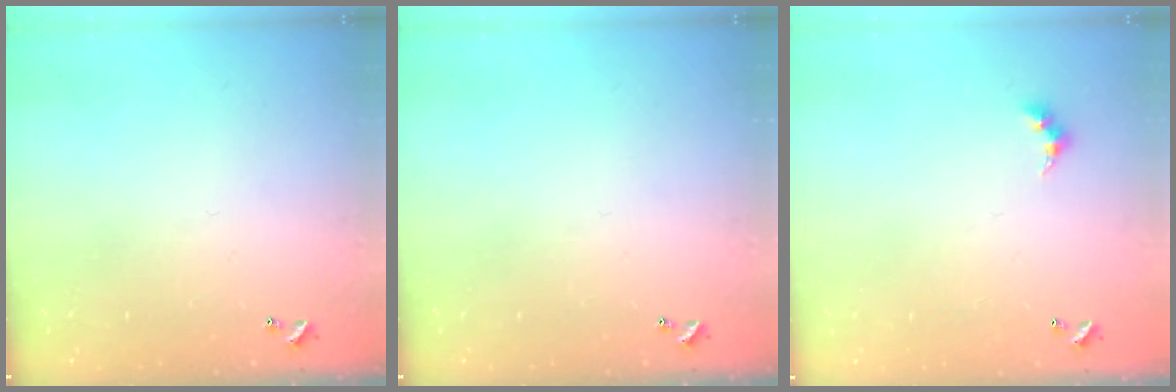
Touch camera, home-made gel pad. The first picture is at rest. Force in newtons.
{"total": 0.0}
{"total": 3.0, "press": 2.9, "slide": 0.5}